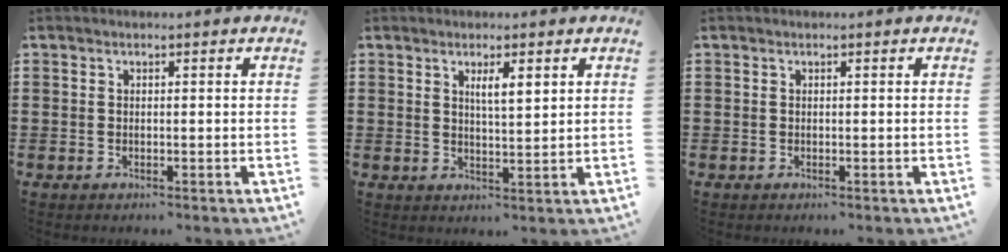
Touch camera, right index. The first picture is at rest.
{"total": 3.2, "force": [1.4, 0.6, 2.8], "torque": [-0.050, 0.000, 0.019]}
{"total": 0.0}